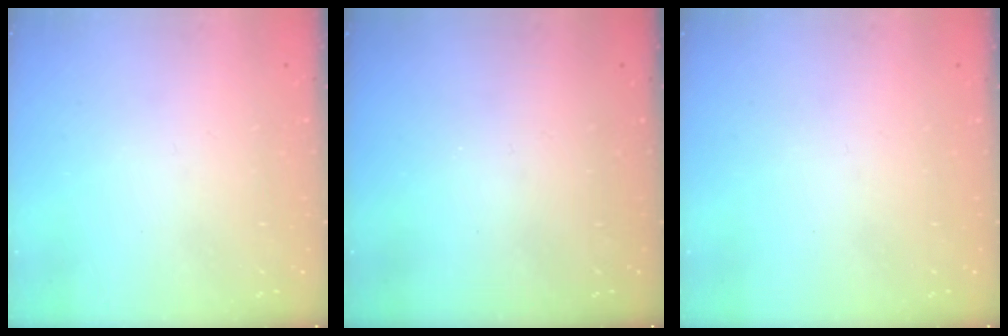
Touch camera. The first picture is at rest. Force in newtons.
{"total": 0.0}
{"total": 0.0}